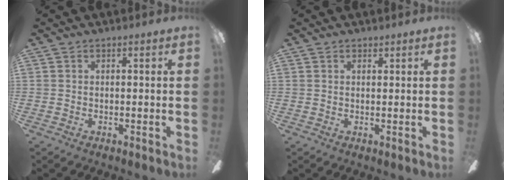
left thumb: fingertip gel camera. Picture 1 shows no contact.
{"total": 1.1, "force": [0.9, 0.6, 0.2], "torque": [0.003, -0.003, 0.015]}